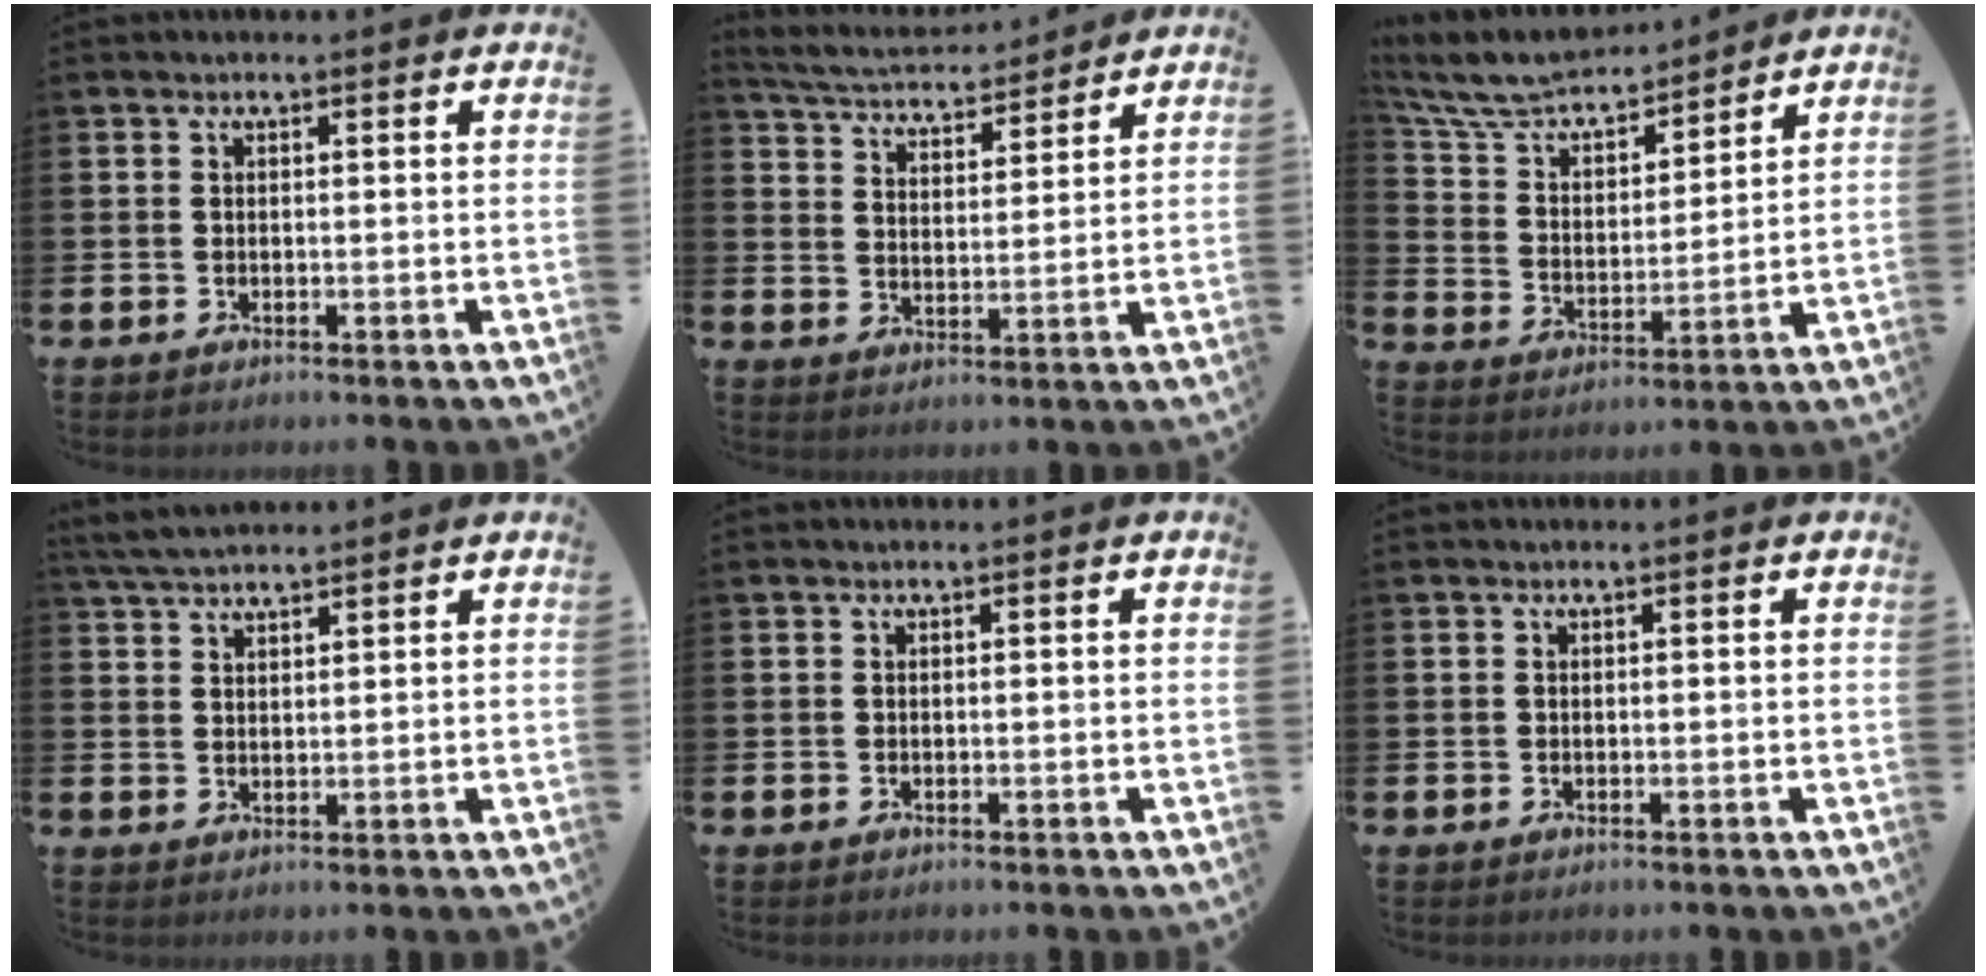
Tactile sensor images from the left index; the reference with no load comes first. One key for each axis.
{"total": 5.0, "fx": 4.9, "fy": 0.7, "fz": 0.5, "tx": -0.035, "ty": -0.035, "tz": 0.086}
{"total": 8.2, "fx": 7.6, "fy": 2.1, "fz": 2.2, "tx": -0.084, "ty": -0.054, "tz": 0.133}
{"total": 3.9, "fx": 3.7, "fy": 0.6, "fz": 1.1, "tx": -0.027, "ty": -0.012, "tz": 0.068}
{"total": 0.0}
{"total": 0.0}